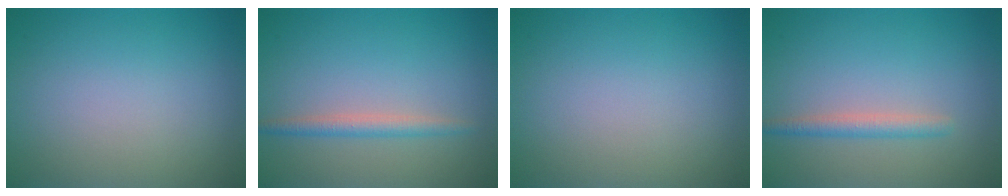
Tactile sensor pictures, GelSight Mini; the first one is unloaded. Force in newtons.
{"total": 1.8, "press": 1.8, "slide": 0.1}
{"total": 0.0}
{"total": 1.8, "press": 1.8, "slide": 0.1}